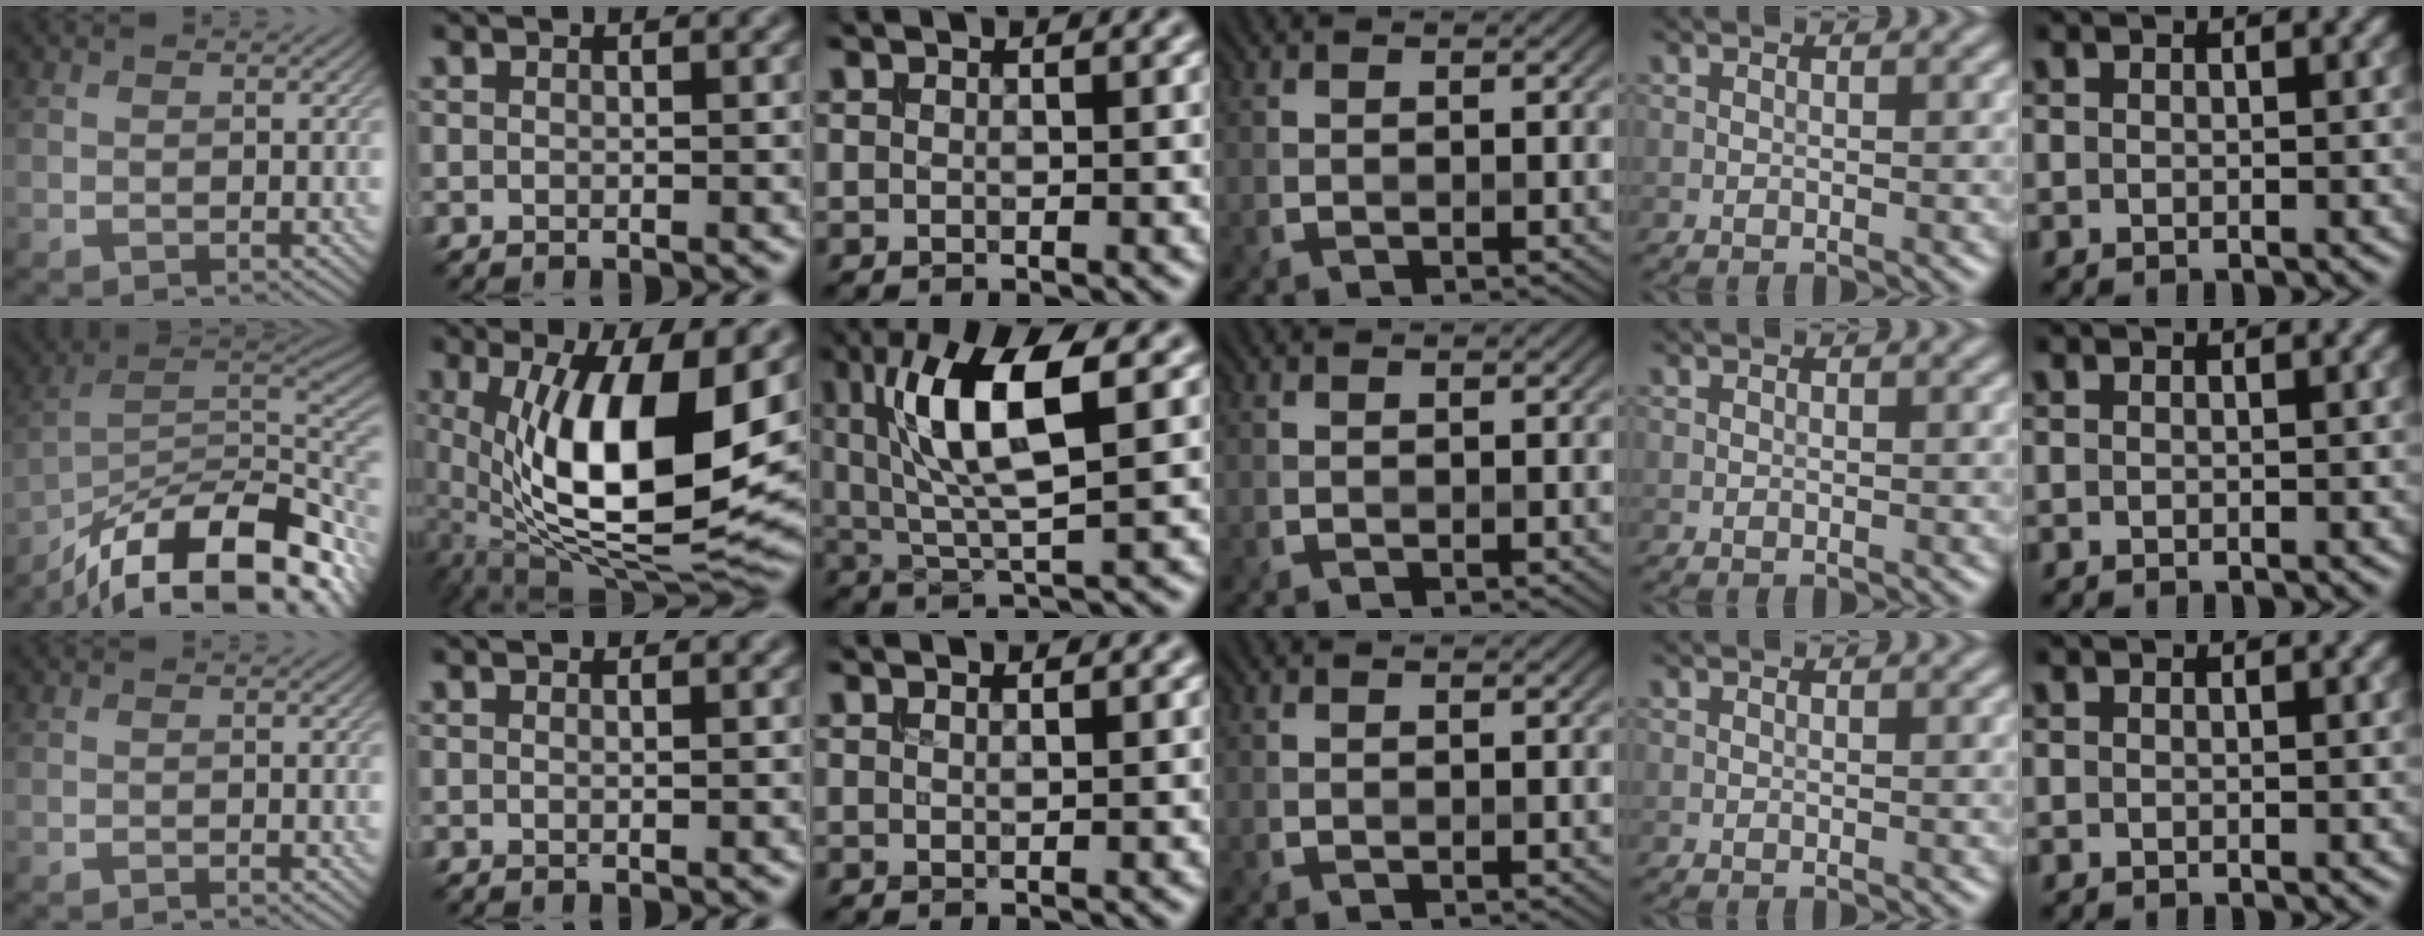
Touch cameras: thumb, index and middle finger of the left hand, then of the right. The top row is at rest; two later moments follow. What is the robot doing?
{"motion": "insert", "object": "bucket"}